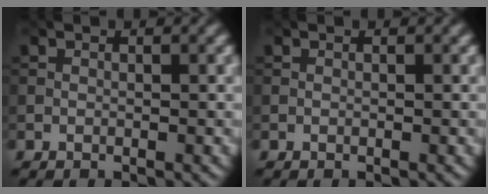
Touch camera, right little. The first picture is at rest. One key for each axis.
{"total": 0.0}